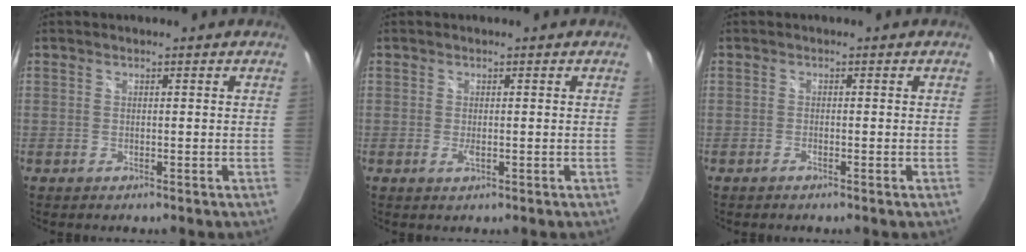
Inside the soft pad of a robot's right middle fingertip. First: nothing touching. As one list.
[{"total": 1.3, "force": [-0.3, 0.5, 1.1], "torque": [-0.022, -0.003, -0.005]}, {"total": 0.8, "force": [-0.6, -0.1, 0.4], "torque": [-0.007, -0.001, -0.014]}]